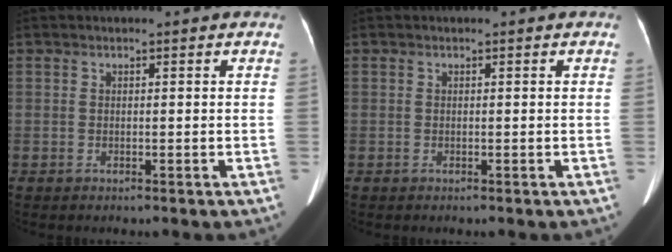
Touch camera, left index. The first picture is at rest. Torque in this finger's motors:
{"motor_torque": [0.00, 0.00, 0.00, 0.00]}